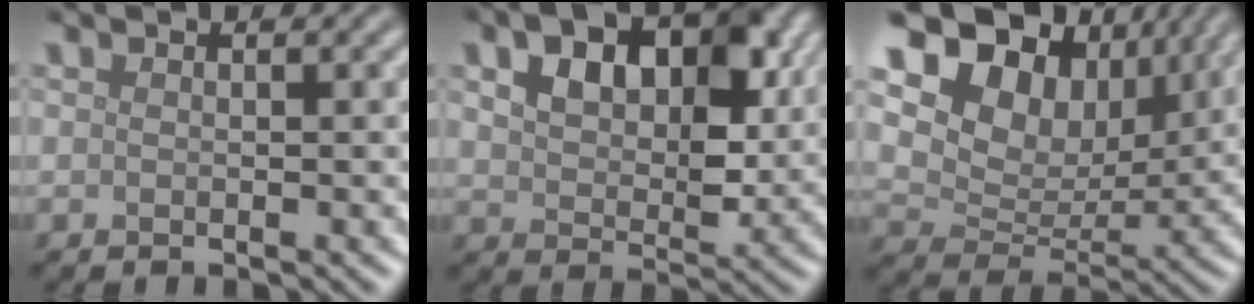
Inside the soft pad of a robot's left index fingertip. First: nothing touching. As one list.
[{"total": 8.6, "force": [3.3, 5.1, 6.1], "torque": [-0.109, -0.001, 0.056]}, {"total": 12.8, "force": [6.9, 8.3, 6.8], "torque": [-0.140, 0.023, 0.114]}]